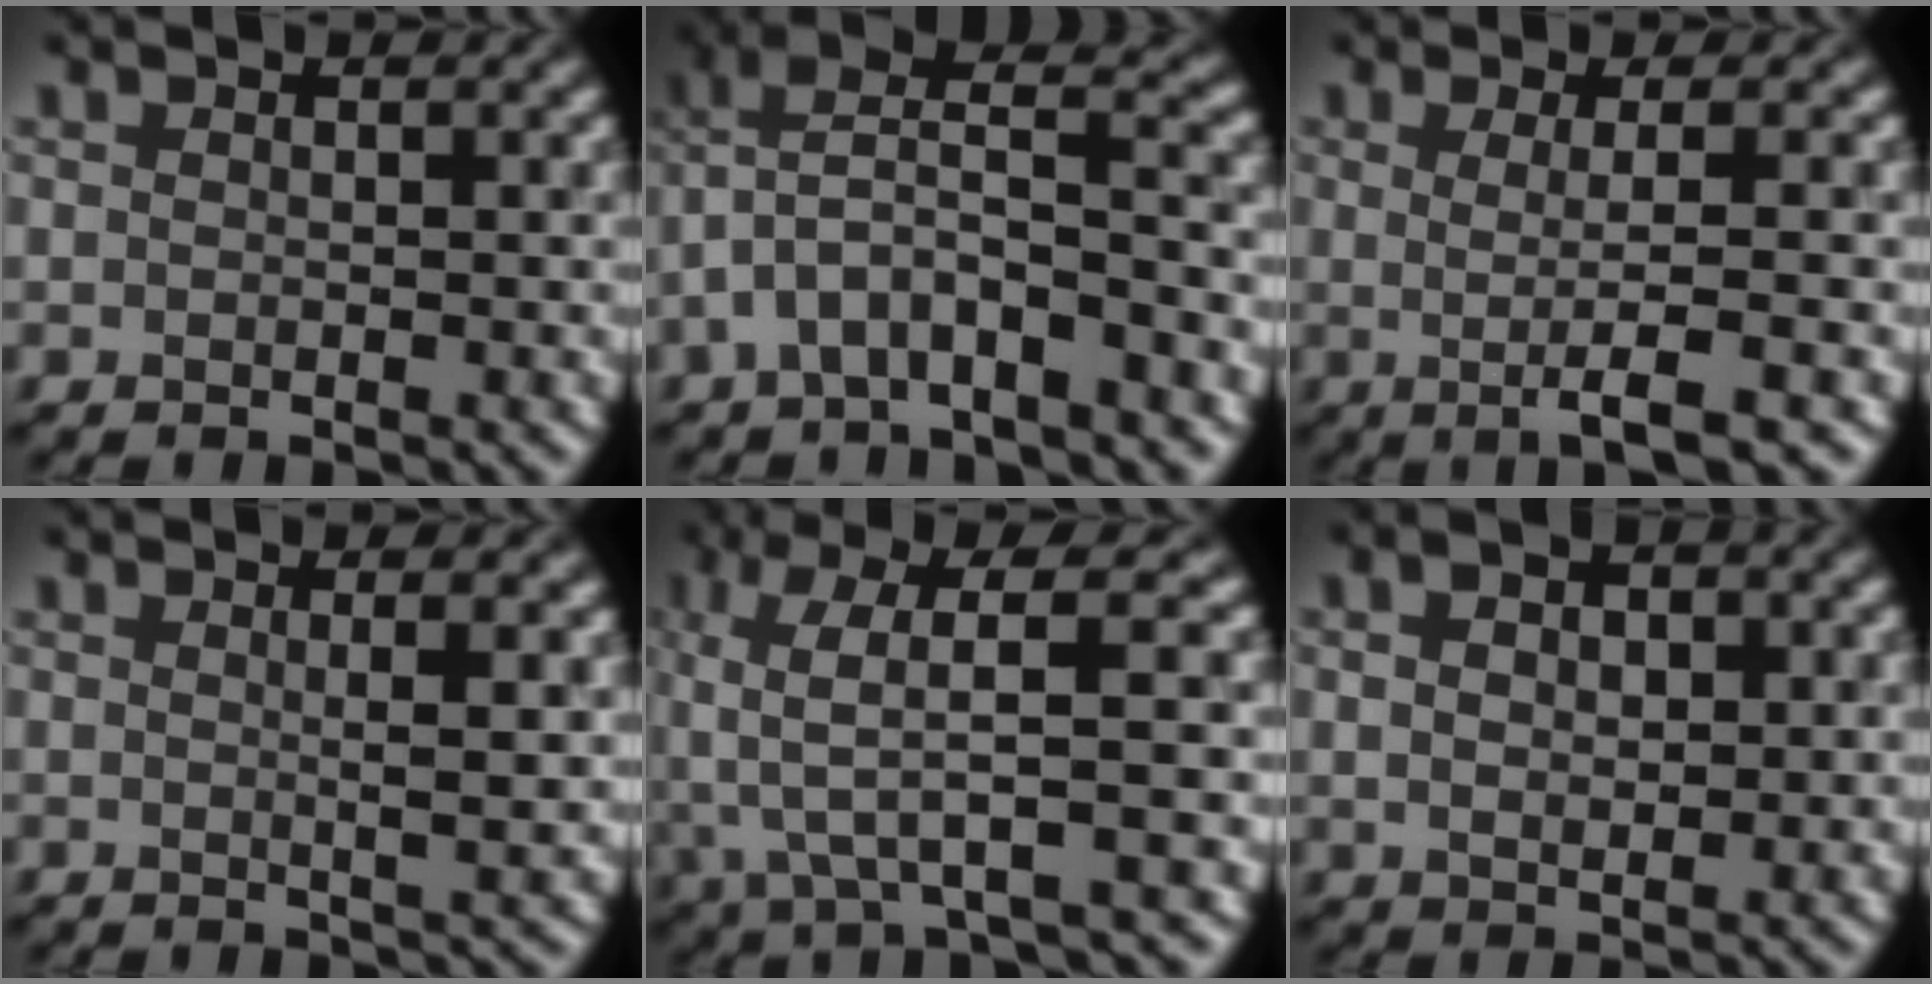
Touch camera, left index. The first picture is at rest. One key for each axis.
{"total": 6.2, "fx": -2.1, "fy": 2.6, "fz": 5.3, "tx": -0.100, "ty": 0.019, "tz": -0.043}
{"total": 4.3, "fx": -0.3, "fy": 0.9, "fz": 4.2, "tx": -0.064, "ty": -0.004, "tz": -0.008}
{"total": 2.7, "fx": 0.5, "fy": 0.6, "fz": 2.6, "tx": -0.034, "ty": 0.001, "tz": 0.002}
{"total": 7.1, "fx": -0.1, "fy": 1.5, "fz": 7.0, "tx": -0.140, "ty": 0.017, "tz": -0.006}
{"total": 4.1, "fx": 0.9, "fy": 2.4, "fz": 3.2, "tx": -0.051, "ty": 0.010, "tz": 0.010}